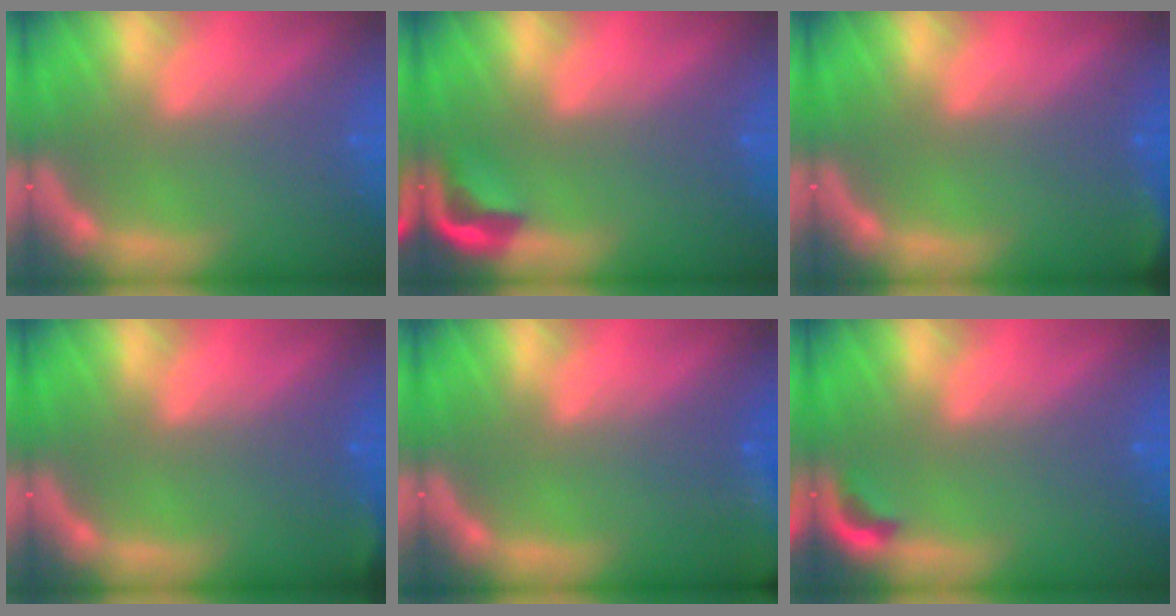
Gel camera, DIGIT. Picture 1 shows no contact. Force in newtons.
{"total": 2.9}
{"total": 2.9}
{"total": 1.9}
{"total": 9.0}
{"total": 1.4}